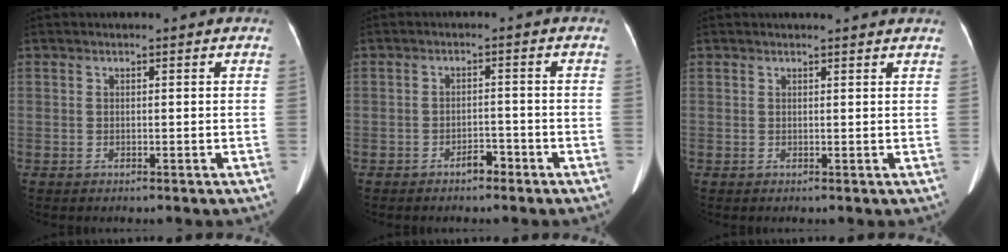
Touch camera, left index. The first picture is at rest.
{"total": 2.3, "force": [-1.8, 0.9, 1.1], "torque": [-0.017, -0.001, -0.029]}
{"total": 4.2, "force": [3.9, 0.3, 1.3], "torque": [-0.021, 0.011, 0.038]}